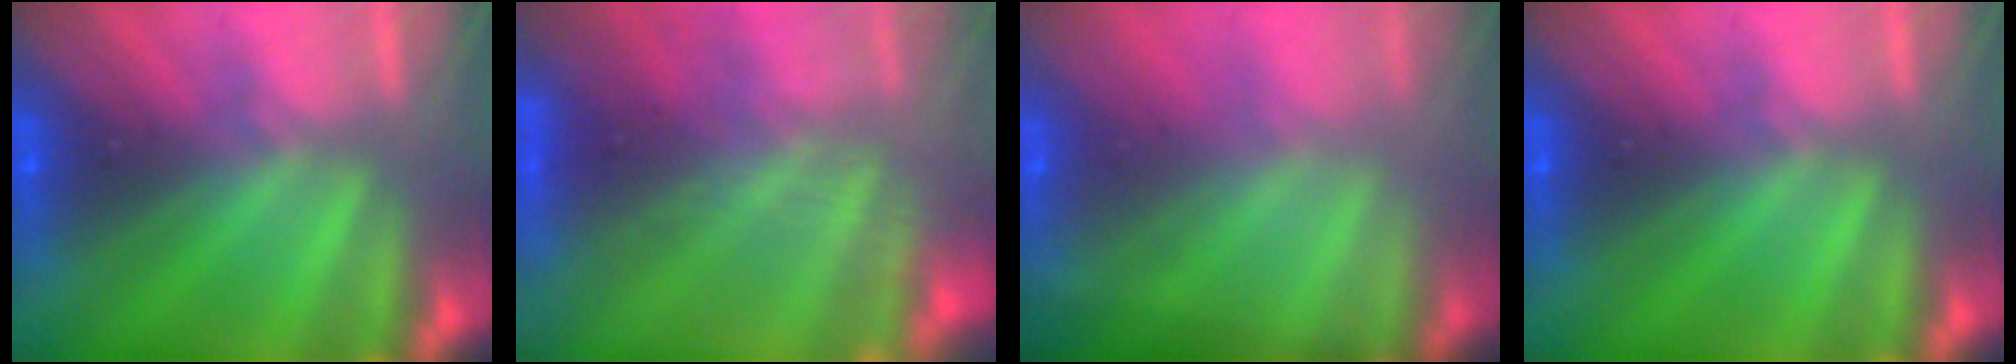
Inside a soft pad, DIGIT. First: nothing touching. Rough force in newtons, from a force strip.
{"total": 7.4}
{"total": 1.4}
{"total": 0.0}